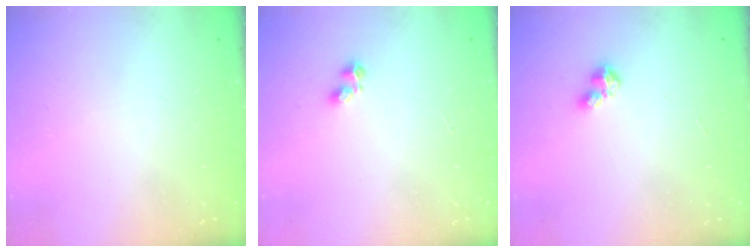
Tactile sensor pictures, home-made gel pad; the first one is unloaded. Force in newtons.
{"total": 2.2, "press": 2.1, "slide": 0.7}
{"total": 2.8, "press": 2.8, "slide": 0.2}